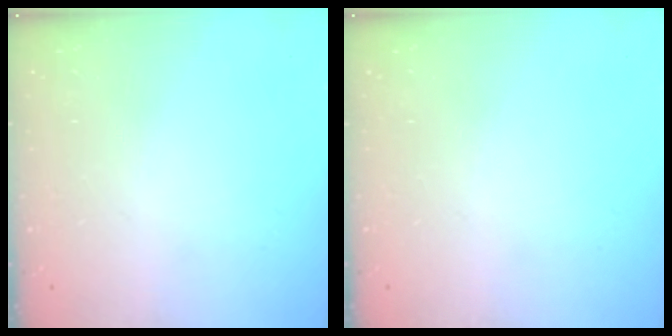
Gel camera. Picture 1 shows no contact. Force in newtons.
{"total": 0.0}